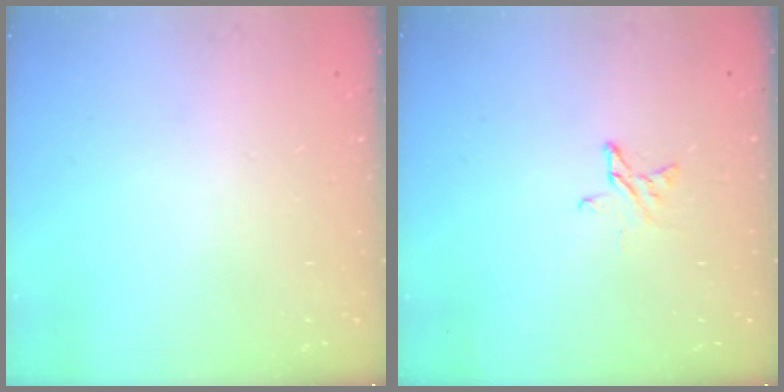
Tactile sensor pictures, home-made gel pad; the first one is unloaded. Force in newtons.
{"total": 4.4, "press": 4.3, "slide": 0.4}